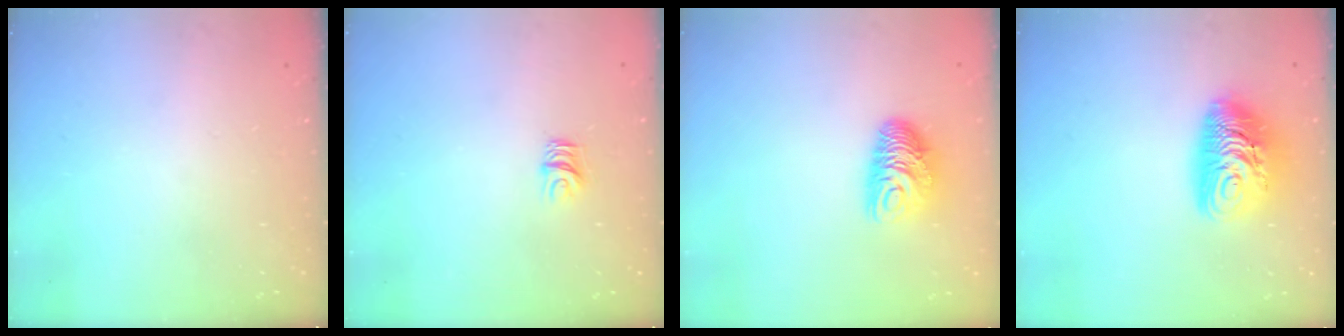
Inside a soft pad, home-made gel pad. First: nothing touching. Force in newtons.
{"total": 4.7, "press": 4.7, "slide": 0.5}
{"total": 9.3, "press": 9.3, "slide": 0.3}
{"total": 12.8, "press": 12.8, "slide": 1.2}